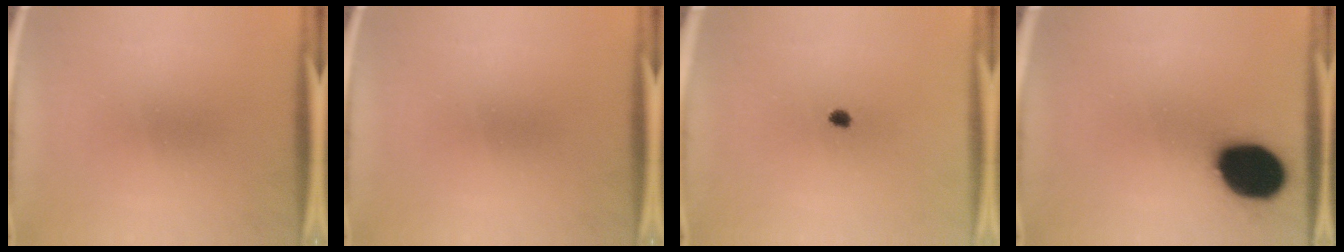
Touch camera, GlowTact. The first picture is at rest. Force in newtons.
{"total": 0.0}
{"total": 1.5}
{"total": 18.7}